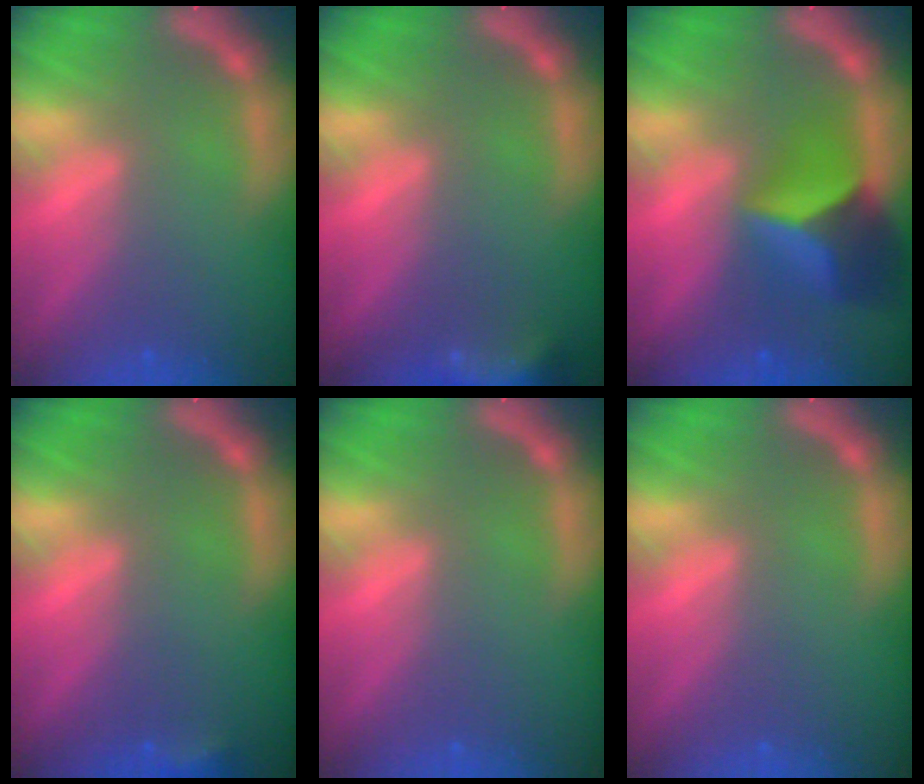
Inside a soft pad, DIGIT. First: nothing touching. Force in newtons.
{"total": 5.9}
{"total": 6.9}
{"total": 1.4}
{"total": 0.0}
{"total": 0.0}